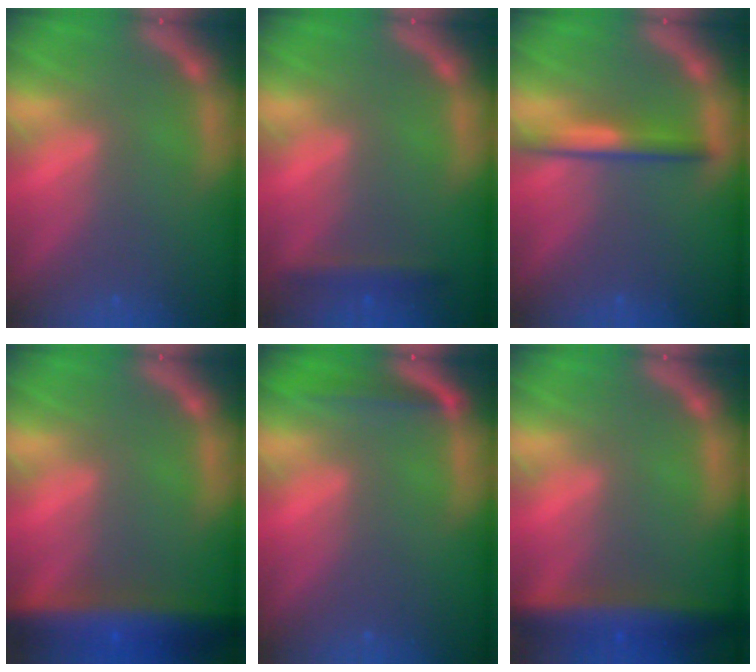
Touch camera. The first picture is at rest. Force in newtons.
{"total": 1.9}
{"total": 3.0}
{"total": 8.0}
{"total": 2.5}
{"total": 6.0}